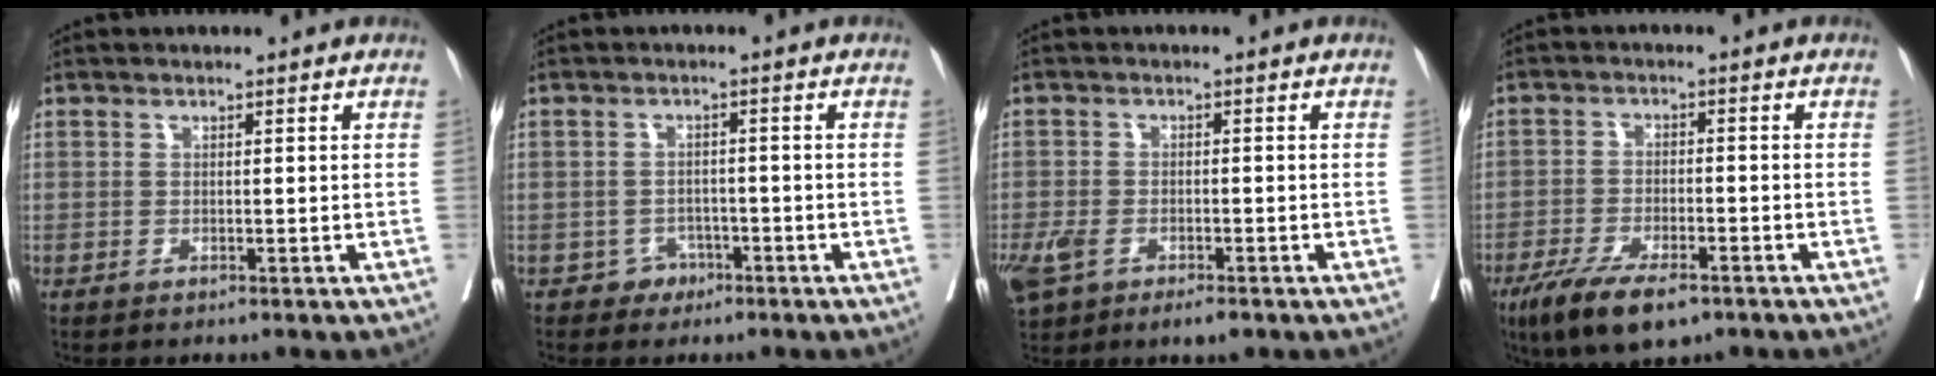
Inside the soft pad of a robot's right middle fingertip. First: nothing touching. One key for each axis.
{"total": 2.3, "fx": -1.4, "fy": 1.9, "fz": 0.1, "tx": 0.002, "ty": 0.011, "tz": -0.021}
{"total": 7.7, "fx": -4.2, "fy": 3.7, "fz": 5.2, "tx": -0.108, "ty": -0.006, "tz": -0.069}
{"total": 9.6, "fx": -6.4, "fy": 3.0, "fz": 6.5, "tx": -0.114, "ty": -0.014, "tz": -0.108}